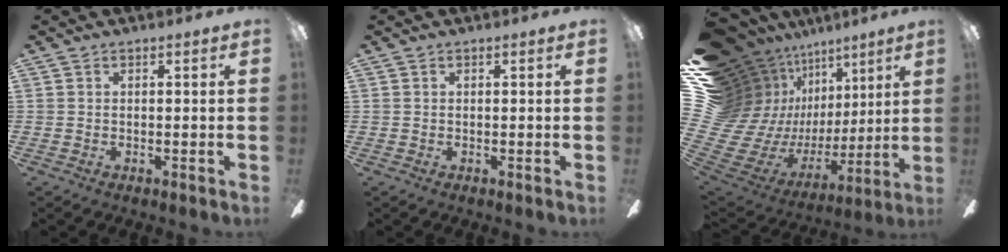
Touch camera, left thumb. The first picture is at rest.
{"total": 0.0}
{"total": 19.8, "force": [6.4, 15.8, 10.0], "torque": [-0.207, -0.113, 0.187]}